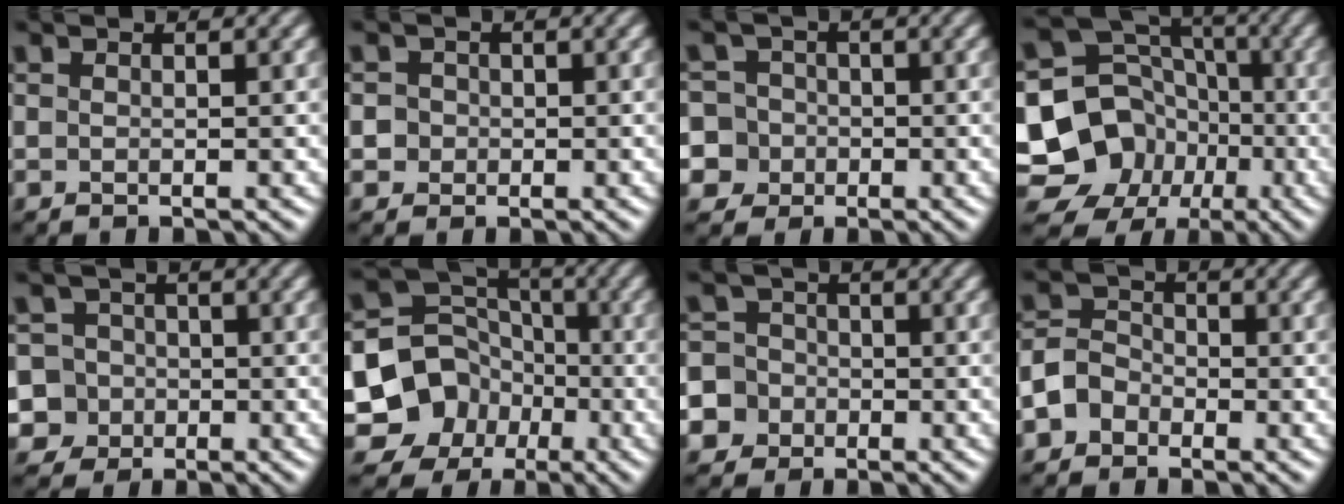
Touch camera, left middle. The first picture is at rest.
{"total": 2.1, "force": [0.2, 2.0, 0.6], "torque": [0.010, 0.012, 0.001]}
{"total": 7.2, "force": [-1.5, 6.8, 2.0], "torque": [-0.034, 0.023, -0.064]}
{"total": 13.9, "force": [-5.4, 12.1, 4.2], "torque": [-0.095, -0.022, -0.110]}
{"total": 7.2, "force": [-1.9, 6.7, 1.9], "torque": [-0.032, 0.019, -0.068]}
{"total": 10.0, "force": [-3.7, 8.9, 2.8], "torque": [-0.049, -0.006, -0.089]}
{"total": 7.8, "force": [-3.2, 7.0, 1.5], "torque": [-0.037, -0.002, -0.091]}
{"total": 3.1, "force": [-1.7, 2.4, 0.9], "torque": [-0.008, 0.006, -0.044]}